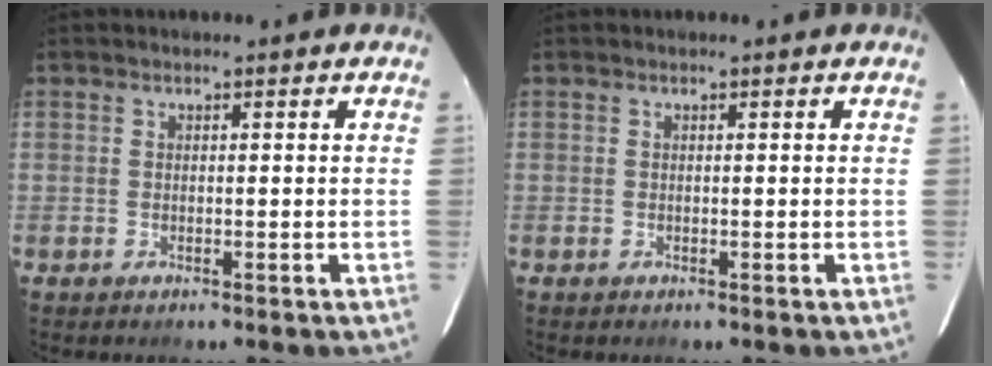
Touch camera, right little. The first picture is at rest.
{"total": 0.0}